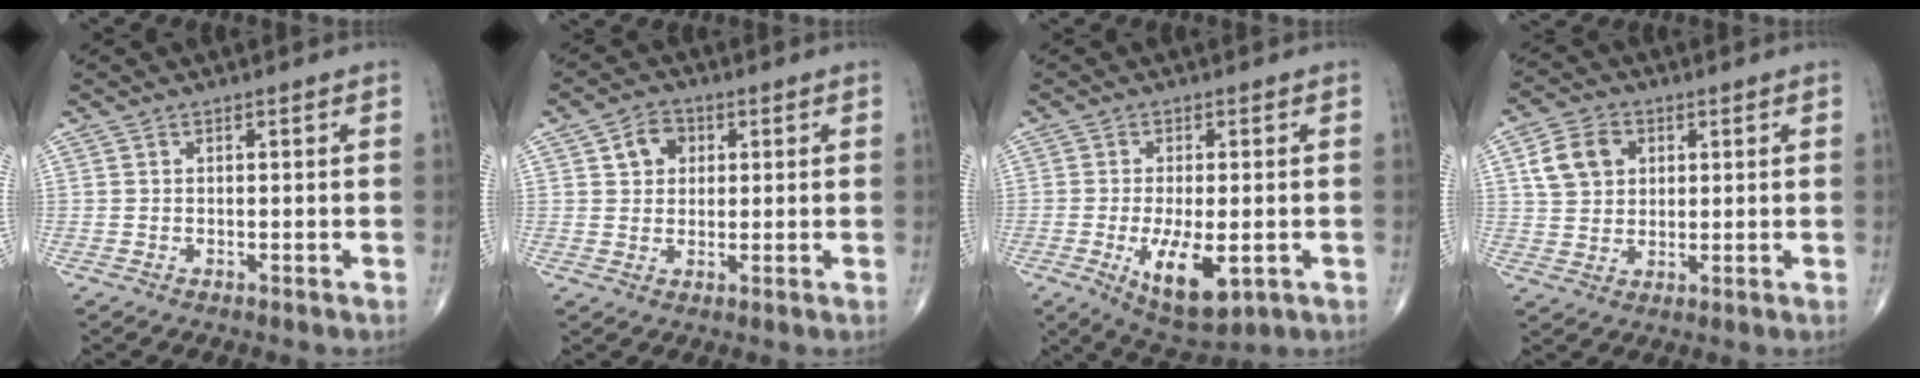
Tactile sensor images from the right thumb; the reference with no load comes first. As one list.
[{"total": 5.0, "force": [1.5, 4.0, 2.5], "torque": [-0.019, 0.001, 0.021]}, {"total": 10.5, "force": [-2.9, 4.4, 9.1], "torque": [-0.146, -0.016, -0.037]}, {"total": 8.2, "force": [2.6, 6.4, 4.4], "torque": [-0.061, 0.000, 0.046]}]